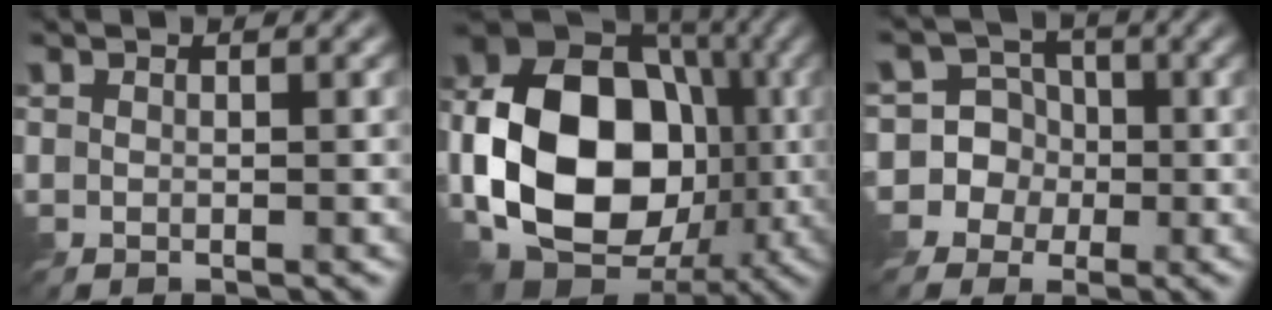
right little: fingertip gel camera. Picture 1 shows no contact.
{"total": 15.0, "force": [-2.6, 10.9, 10.0], "torque": [-0.173, -0.006, -0.067]}
{"total": 8.9, "force": [-1.5, 8.5, 2.2], "torque": [-0.061, 0.036, -0.064]}